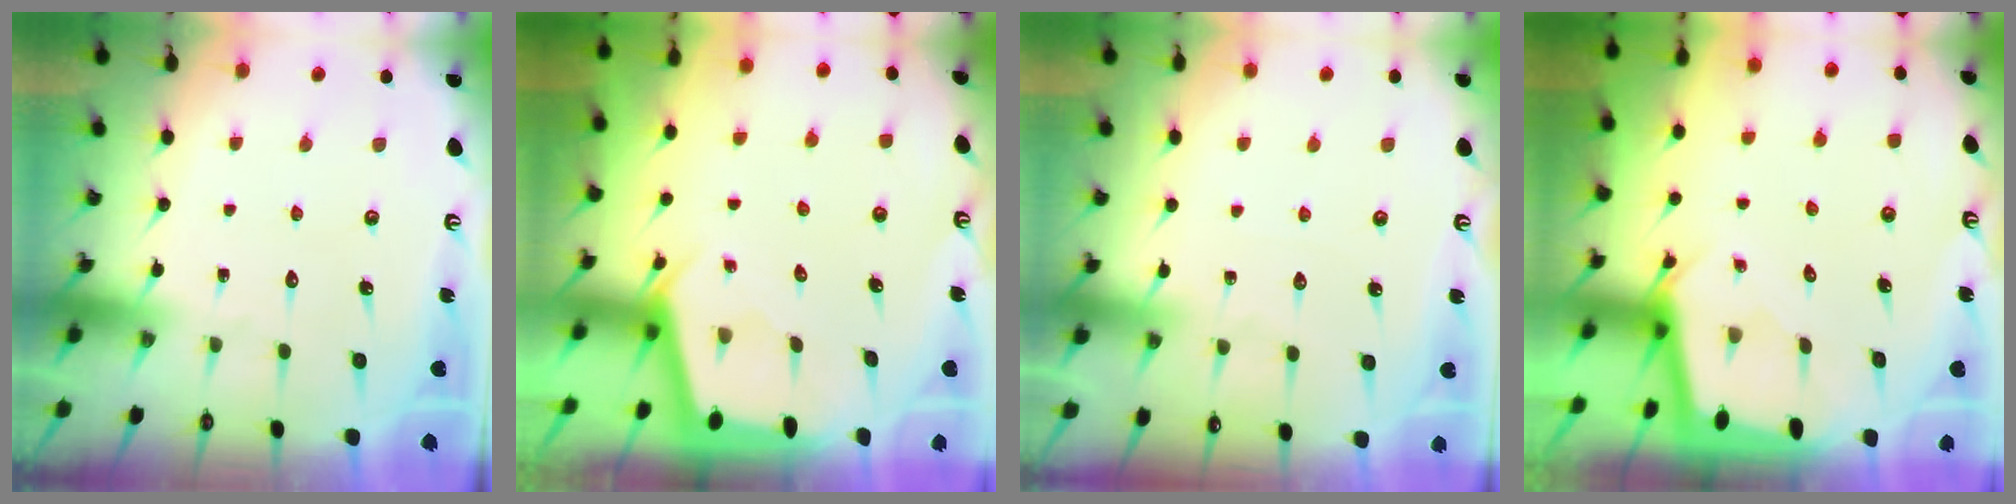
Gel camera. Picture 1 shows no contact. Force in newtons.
{"total": 2.2, "press": 2.2, "slide": 0.3}
{"total": 3.0, "press": 2.9, "slide": 0.4}
{"total": 2.4, "press": 2.4, "slide": 0.1}